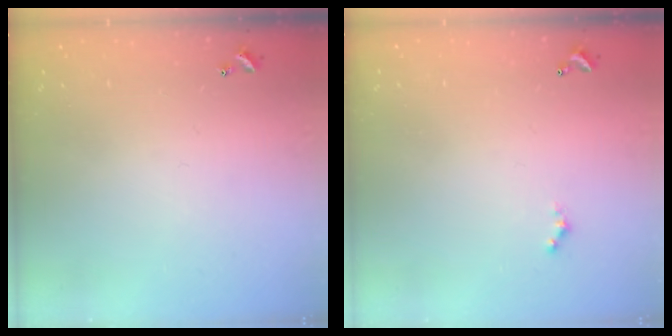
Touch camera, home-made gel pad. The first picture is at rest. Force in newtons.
{"total": 1.6, "press": 1.5, "slide": 0.4}